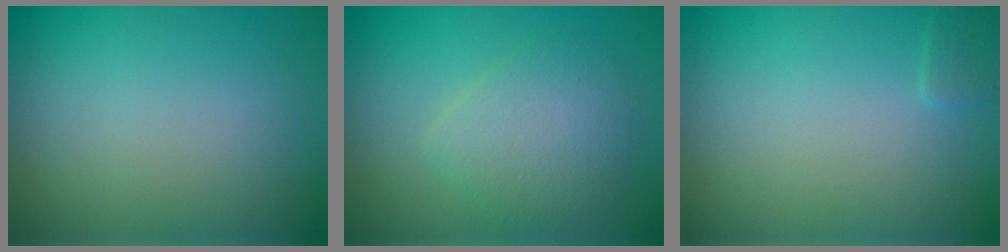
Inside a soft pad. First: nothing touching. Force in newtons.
{"total": 3.7, "press": 3.7, "slide": 0.0}
{"total": 0.9, "press": 0.9, "slide": 0.0}